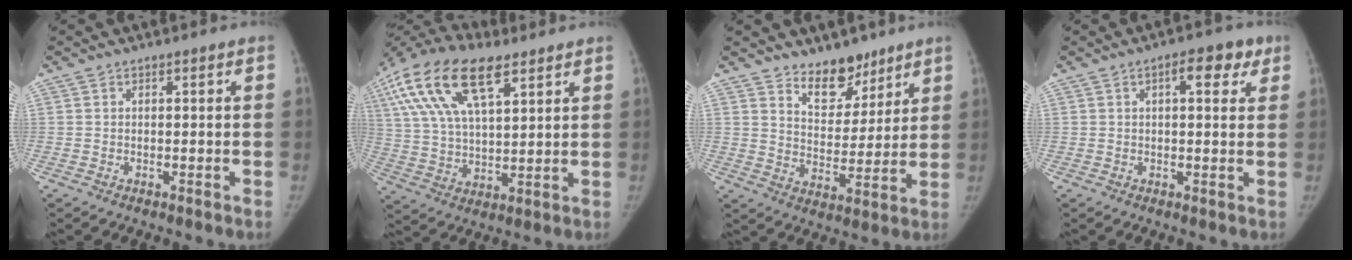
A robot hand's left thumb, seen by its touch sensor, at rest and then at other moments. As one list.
[{"total": 20.7, "force": [10.0, 9.4, 15.4], "torque": [-0.305, 0.001, 0.184]}, {"total": 9.4, "force": [7.3, 5.1, 3.2], "torque": [-0.014, -0.054, 0.127]}, {"total": 6.0, "force": [2.7, 2.7, 4.7], "torque": [-0.042, -0.002, 0.030]}]